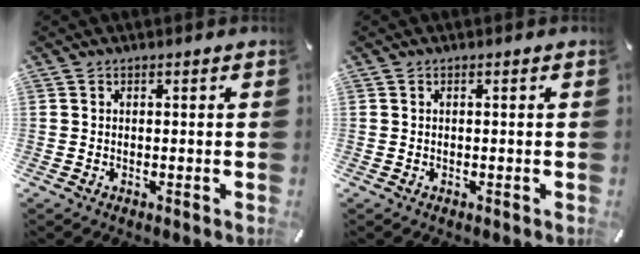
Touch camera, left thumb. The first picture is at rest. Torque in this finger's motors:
{"motor_torque": [-0.06, 0.26, -0.09, 0.01, 0.00]}